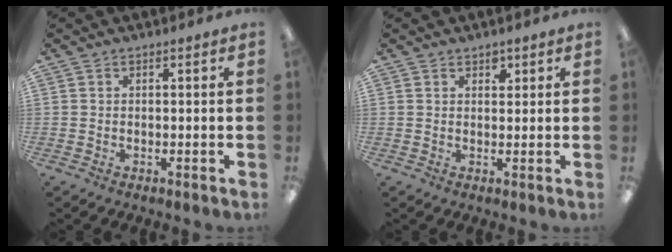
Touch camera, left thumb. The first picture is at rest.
{"total": 1.7, "force": [1.3, 0.9, 0.6], "torque": [0.003, -0.006, 0.020]}